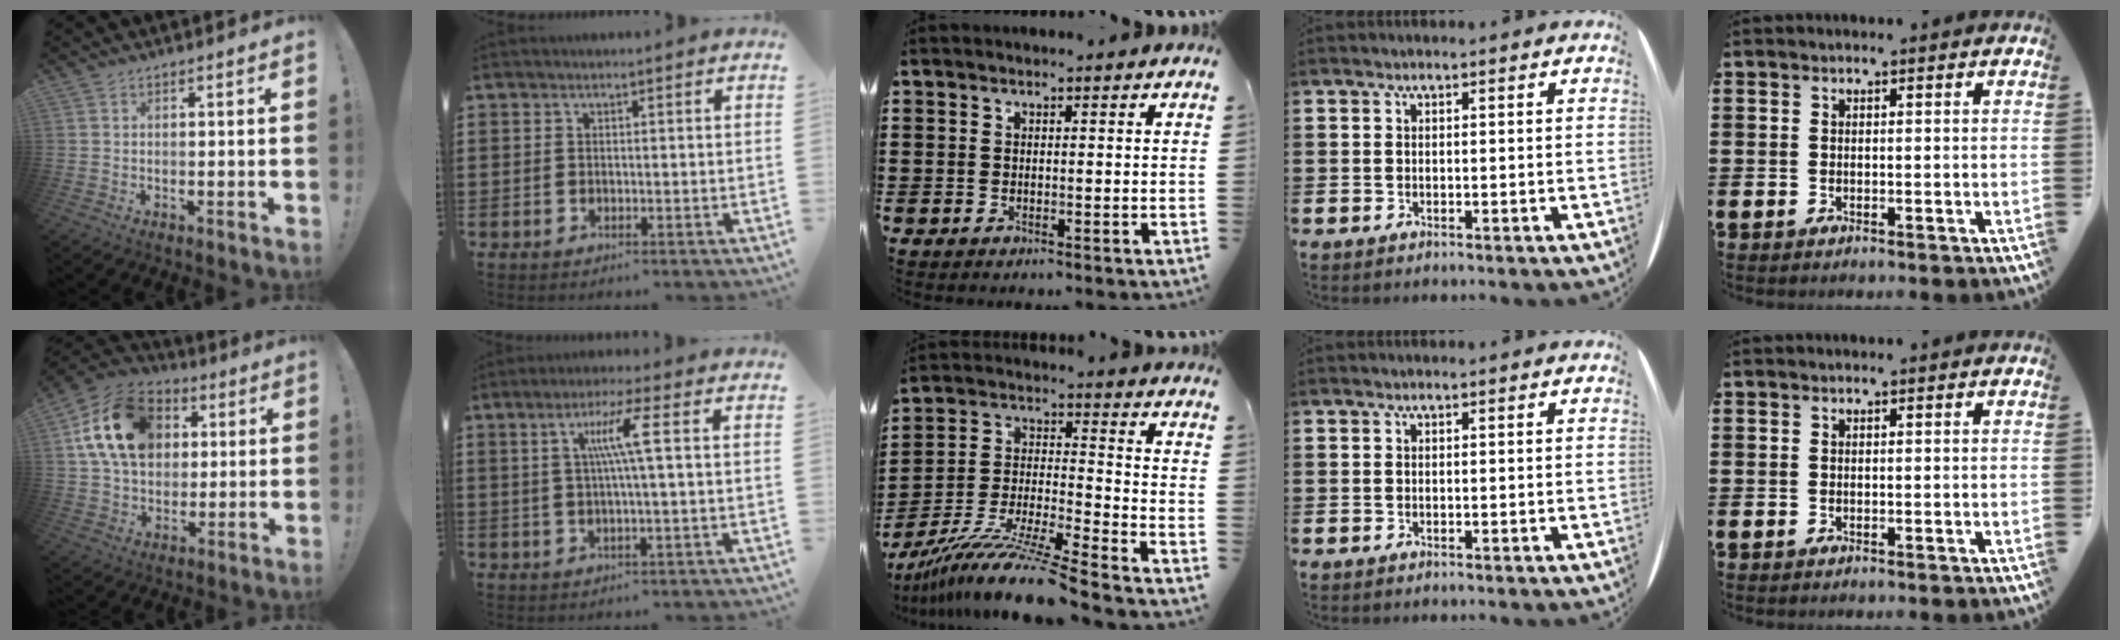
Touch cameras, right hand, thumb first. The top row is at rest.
{"thumb": {"total": 19.6, "force": [5.4, 14.3, 12.2], "torque": [-0.209, -0.002, 0.104]}, "index": {"total": 6.5, "force": [1.3, -0.5, 6.3], "torque": [-0.124, -0.001, 0.013]}, "middle": {"total": 11.9, "force": [-10.3, -0.6, 5.9], "torque": [-0.121, -0.002, -0.203]}}